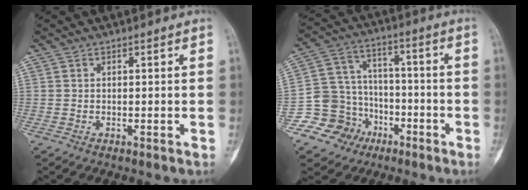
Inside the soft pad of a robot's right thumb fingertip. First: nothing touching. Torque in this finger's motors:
{"motor_torque": [0.66, -0.01, 0.10, -1.04, -0.02]}